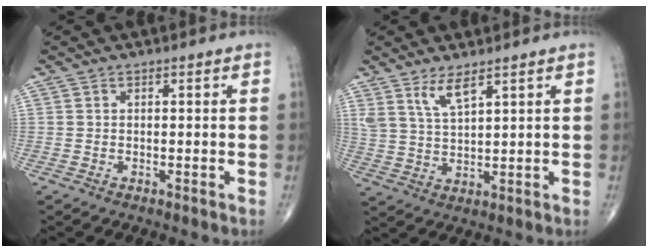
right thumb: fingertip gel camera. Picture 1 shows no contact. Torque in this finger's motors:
{"motor_torque": [0.03, 0.12, 0.53, 0.63, 0.05]}